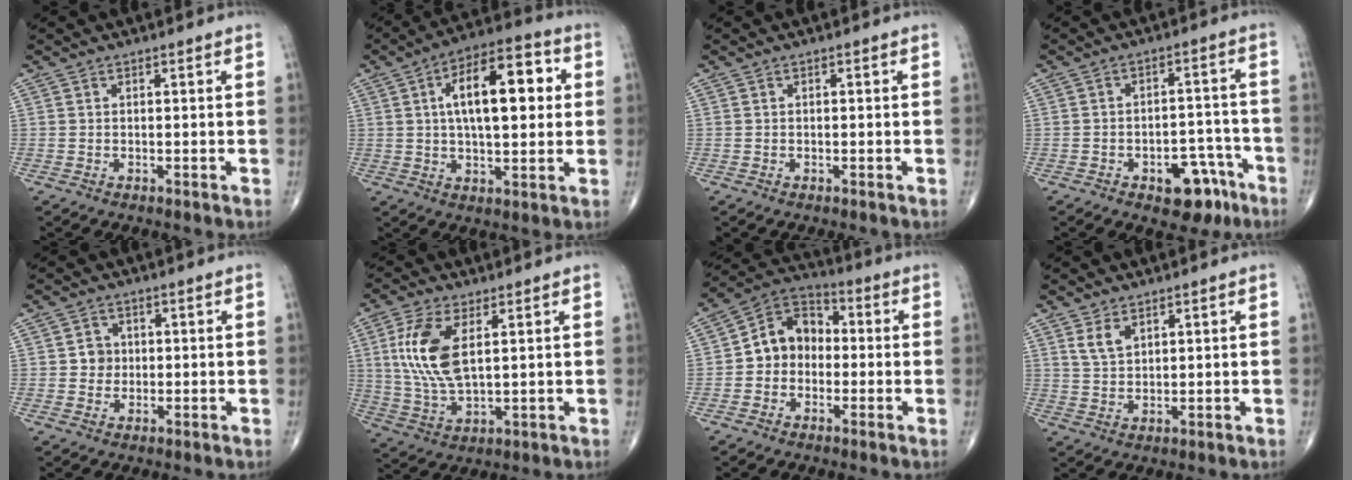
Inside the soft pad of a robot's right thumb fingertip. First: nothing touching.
{"total": 16.4, "force": [3.1, 7.3, 14.3], "torque": [-0.204, 0.017, 0.043]}
{"total": 0.0}
{"total": 9.2, "force": [-5.1, 5.3, 5.7], "torque": [-0.043, 0.047, -0.062]}
{"total": 3.0, "force": [0.1, 2.8, 1.1], "torque": [0.002, 0.005, -0.001]}
{"total": 11.9, "force": [3.1, 5.4, 10.2], "torque": [-0.220, -0.009, 0.067]}
{"total": 10.0, "force": [-0.7, 8.0, 5.9], "torque": [-0.068, 0.038, -0.032]}
{"total": 3.8, "force": [2.1, 2.1, 2.3], "torque": [-0.037, -0.012, 0.047]}